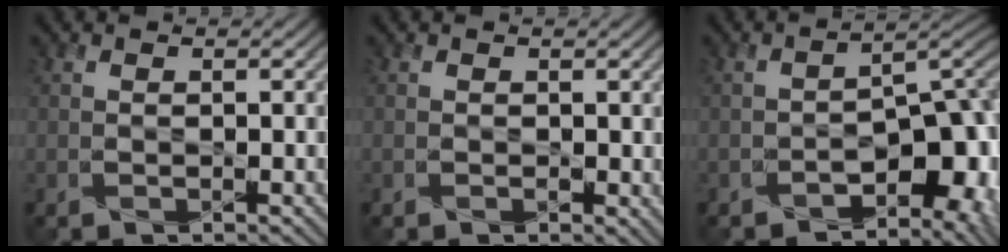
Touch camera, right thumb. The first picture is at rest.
{"total": 1.1, "force": [0.2, 0.8, 0.8], "torque": [-0.013, -0.004, 0.004]}
{"total": 8.2, "force": [-4.1, 4.2, 5.8], "torque": [-0.067, -0.007, -0.070]}